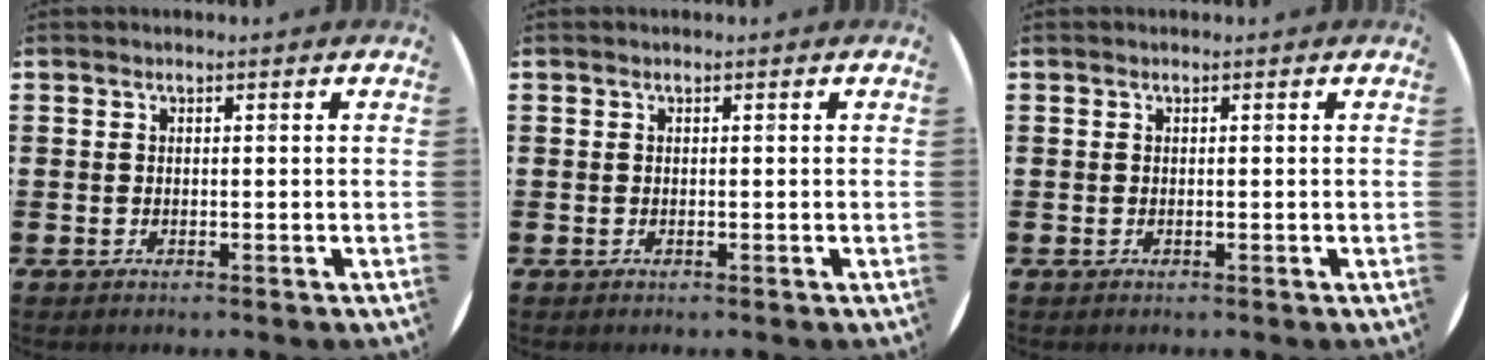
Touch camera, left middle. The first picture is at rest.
{"total": 0.0}
{"total": 0.0}